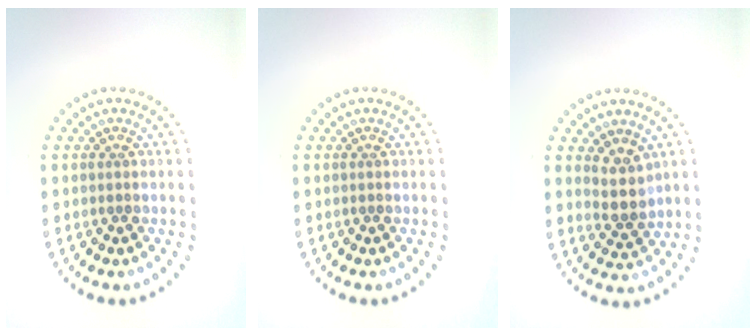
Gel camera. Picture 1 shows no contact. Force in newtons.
{"total": 0.0}
{"total": 2.6, "press": 2.1, "slide": 1.5}